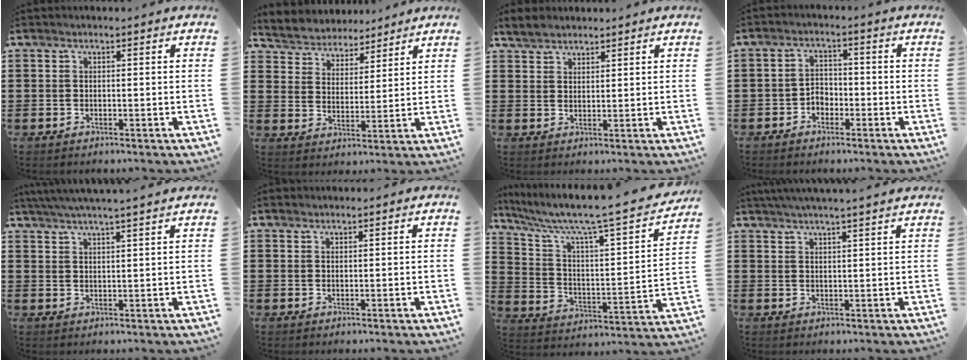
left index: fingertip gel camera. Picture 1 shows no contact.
{"total": 4.2, "force": [4.1, 1.0, -0.6], "torque": [-0.014, -0.024, 0.069]}
{"total": 2.5, "force": [2.3, 0.8, 0.1], "torque": [-0.011, 0.004, 0.046]}
{"total": 2.5, "force": [-1.8, 1.5, 0.8], "torque": [-0.021, 0.006, -0.041]}
{"total": 3.7, "force": [3.4, -0.7, 1.4], "torque": [-0.037, -0.011, 0.059]}
{"total": 0.9, "force": [0.9, 0.2, 0.1], "torque": [-0.004, 0.001, 0.017]}
{"total": 8.7, "force": [7.0, 0.6, 5.2], "torque": [-0.133, -0.054, 0.107]}
{"total": 2.8, "force": [2.6, -0.7, 0.8], "torque": [-0.023, -0.007, 0.046]}